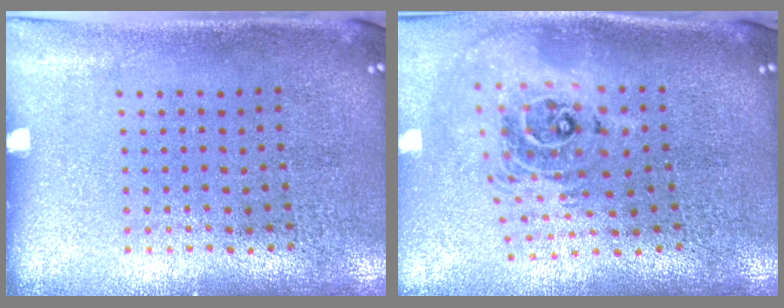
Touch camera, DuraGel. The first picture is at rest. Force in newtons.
{"total": 2.3, "press": 1.7, "slide": 1.5}